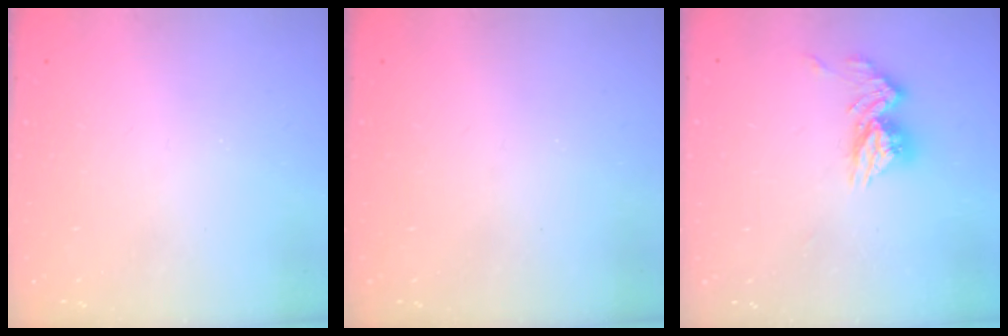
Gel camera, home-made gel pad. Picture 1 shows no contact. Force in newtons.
{"total": 0.0}
{"total": 11.5, "press": 11.4, "slide": 1.1}